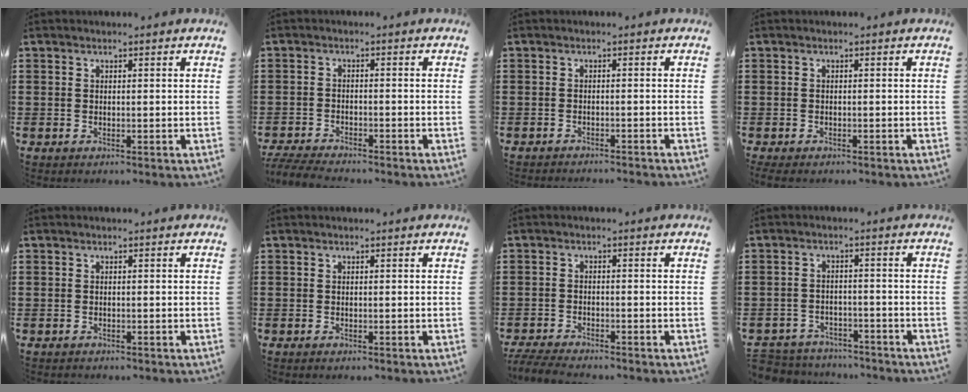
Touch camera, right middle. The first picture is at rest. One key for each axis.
{"total": 3.7, "fx": -3.6, "fy": 0.3, "fz": 1.0, "tx": -0.031, "ty": -0.009, "tz": -0.077}
{"total": 1.2, "fx": -1.2, "fy": -0.2, "fz": 0.0, "tx": -0.004, "ty": 0.001, "tz": -0.025}
{"total": 0.7, "fx": -0.7, "fy": 0.1, "fz": 0.2, "tx": -0.006, "ty": -0.006, "tz": -0.013}
{"total": 0.6, "fx": -0.6, "fy": 0.2, "fz": -0.1, "tx": 0.001, "ty": 0.001, "tz": -0.013}
{"total": 0.0}
{"total": 3.5, "fx": -3.4, "fy": 0.3, "fz": 0.9, "tx": -0.030, "ty": -0.009, "tz": -0.073}
{"total": 4.2, "fx": -4.1, "fy": 0.6, "fz": -0.3, "tx": -0.016, "ty": -0.004, "tz": -0.093}